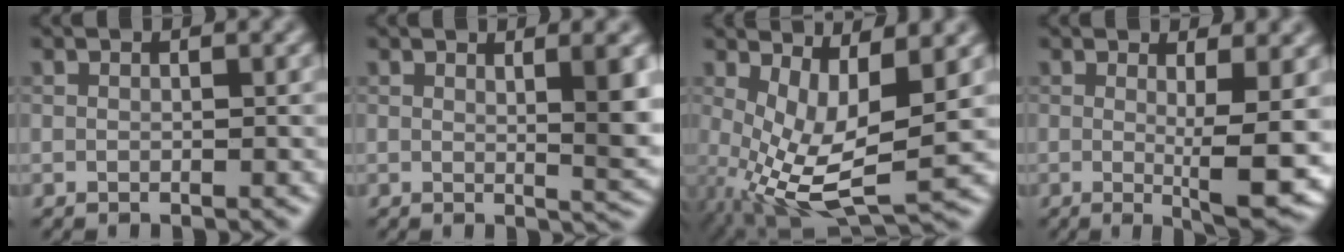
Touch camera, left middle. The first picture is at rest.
{"total": 4.4, "force": [1.4, 1.2, 4.0], "torque": [-0.041, -0.007, 0.020]}
{"total": 7.6, "force": [0.2, 2.8, 7.0], "torque": [-0.150, -0.015, 0.009]}
{"total": 6.2, "force": [0.1, 1.2, 6.1], "torque": [-0.083, -0.017, 0.006]}